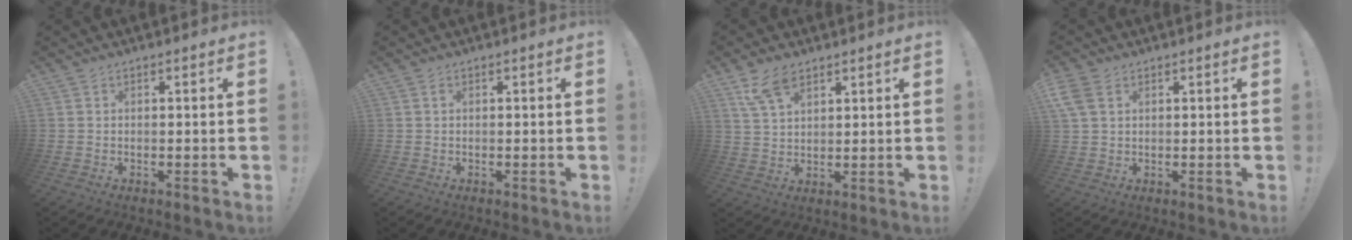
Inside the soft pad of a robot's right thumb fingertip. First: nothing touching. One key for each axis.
{"total": 0.5, "fx": 0.1, "fy": 0.3, "fz": 0.4, "tx": -0.013, "ty": 0.005, "tz": 0.002}
{"total": 8.7, "fx": 5.3, "fy": 4.4, "fz": 5.3, "tx": -0.099, "ty": -0.014, "tz": 0.104}
{"total": 5.3, "fx": 2.2, "fy": 3.4, "fz": 3.4, "tx": -0.065, "ty": -0.002, "tz": 0.043}